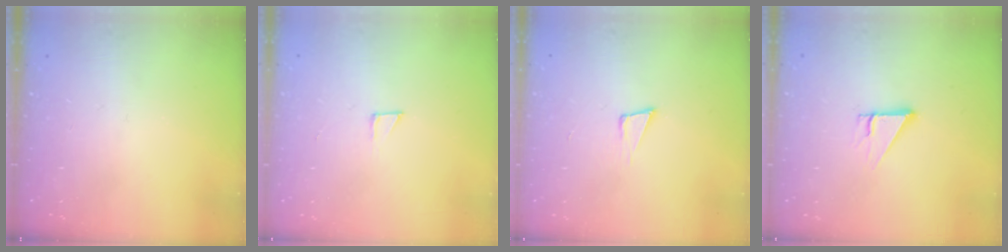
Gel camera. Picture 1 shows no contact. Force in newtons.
{"total": 2.3, "press": 2.3, "slide": 0.2}
{"total": 4.1, "press": 2.6, "slide": 3.2}
{"total": 2.7, "press": 2.7, "slide": 0.1}